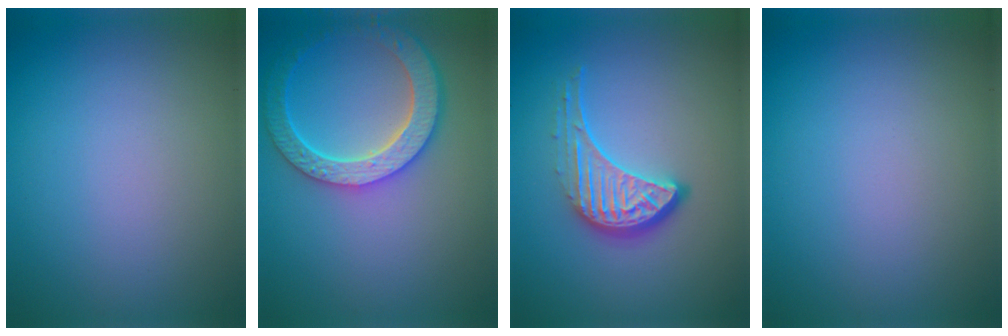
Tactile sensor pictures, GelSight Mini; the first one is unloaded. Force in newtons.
{"total": 5.7, "press": 4.6, "slide": 3.4}
{"total": 4.5, "press": 3.3, "slide": 3.1}
{"total": 0.0}